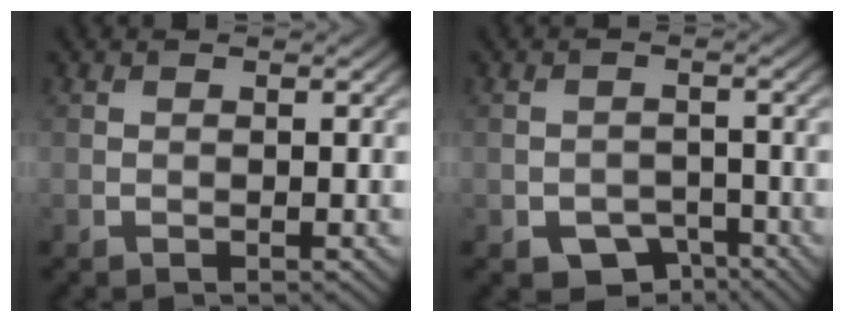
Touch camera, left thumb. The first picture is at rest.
{"total": 4.5, "force": [-2.9, 2.7, 2.0], "torque": [-0.033, -0.007, -0.050]}